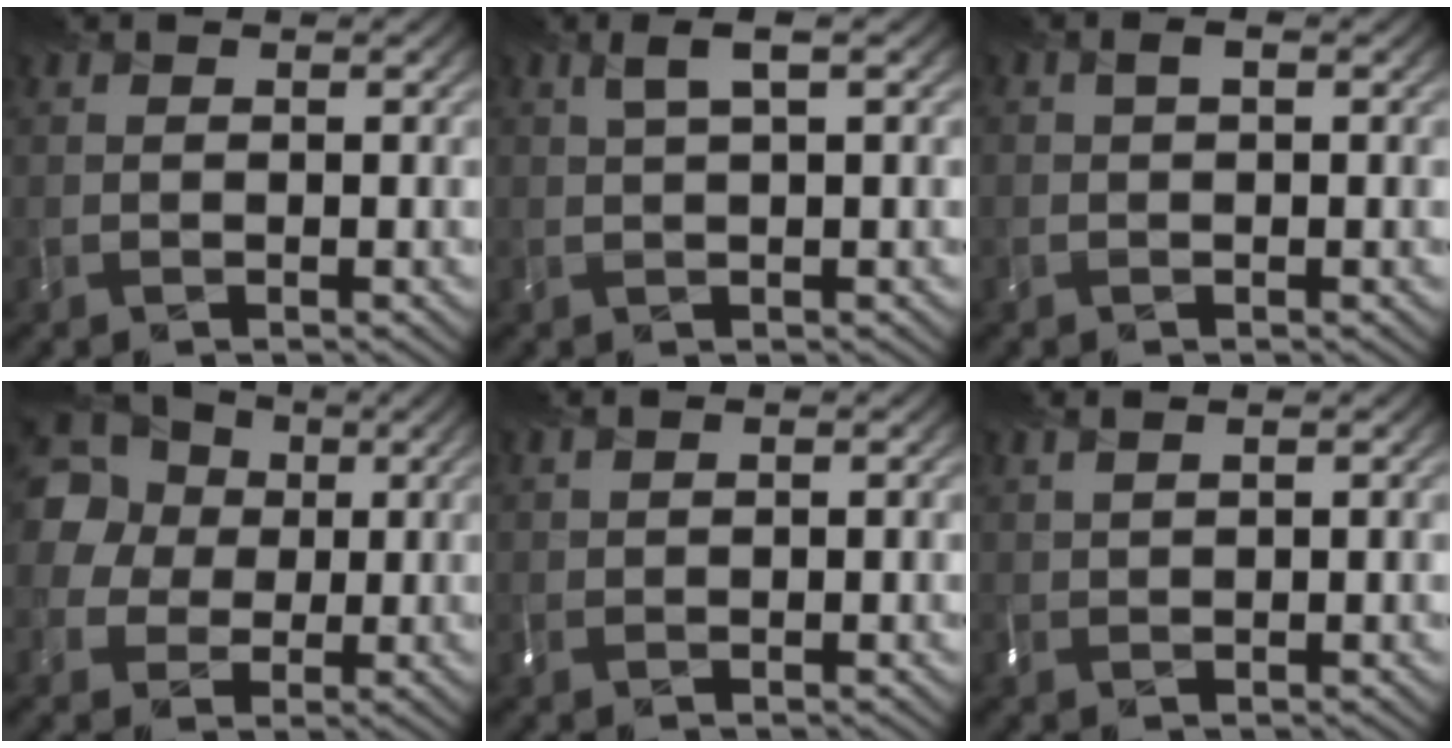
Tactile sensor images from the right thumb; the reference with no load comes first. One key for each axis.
{"total": 2.3, "fx": 0.8, "fy": 0.3, "fz": 2.1, "tx": -0.040, "ty": 0.008, "tz": 0.017}
{"total": 1.2, "fx": 0.0, "fy": 0.6, "fz": 1.0, "tx": -0.014, "ty": 0.001, "tz": -0.002}
{"total": 12.2, "fx": 2.9, "fy": 10.6, "fz": 5.2, "tx": -0.178, "ty": 0.030, "tz": 0.041}
{"total": 1.1, "fx": 0.9, "fy": 0.2, "fz": 0.6, "tx": -0.018, "ty": 0.005, "tz": 0.016}
{"total": 1.7, "fx": 1.3, "fy": 0.4, "fz": 1.0, "tx": -0.019, "ty": 0.006, "tz": 0.018}